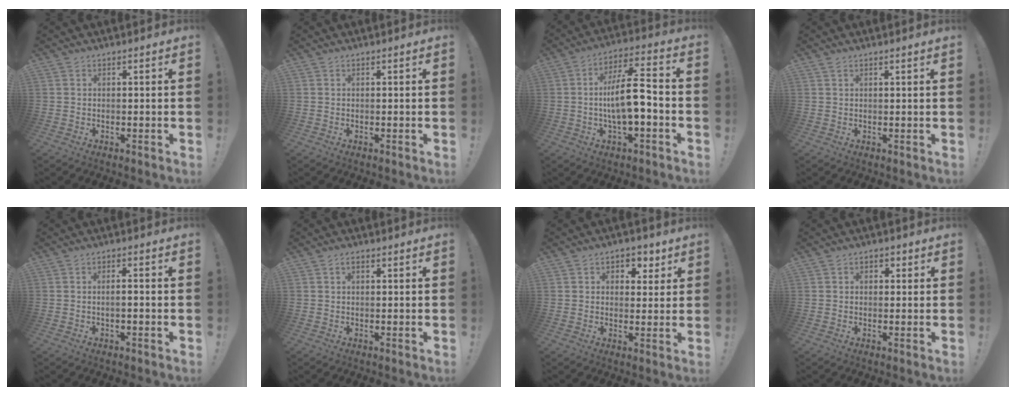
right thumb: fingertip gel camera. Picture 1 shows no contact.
{"total": 0.0}
{"total": 13.3, "force": [-1.9, 3.8, 12.6], "torque": [-0.220, 0.007, -0.040]}
{"total": 0.9, "force": [0.6, -0.3, 0.6], "torque": [-0.010, -0.001, 0.009]}
{"total": 2.2, "force": [-0.9, 0.0, 2.1], "torque": [-0.039, 0.004, -0.016]}
{"total": 1.5, "force": [0.5, 0.9, 1.0], "torque": [-0.017, 0.003, 0.009]}
{"total": 5.0, "force": [2.2, 4.2, 1.7], "torque": [-0.017, -0.013, 0.039]}
{"total": 1.9, "force": [-0.1, 1.6, 1.0], "torque": [-0.010, 0.004, -0.006]}